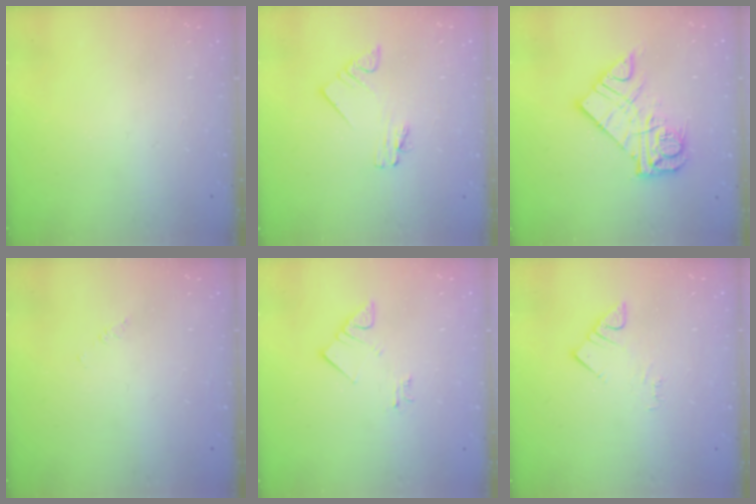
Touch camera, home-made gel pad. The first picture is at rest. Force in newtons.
{"total": 1.9, "press": 1.9, "slide": 0.1}
{"total": 13.7, "press": 13.7, "slide": 1.4}
{"total": 1.7, "press": 1.7, "slide": 0.3}
{"total": 3.5, "press": 3.5, "slide": 0.2}
{"total": 2.8, "press": 2.8, "slide": 0.2}